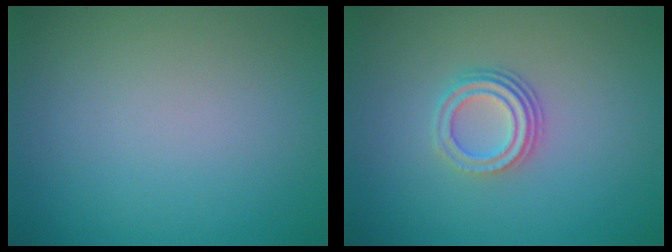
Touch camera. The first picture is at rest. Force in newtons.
{"total": 3.2, "press": 2.3, "slide": 2.3}